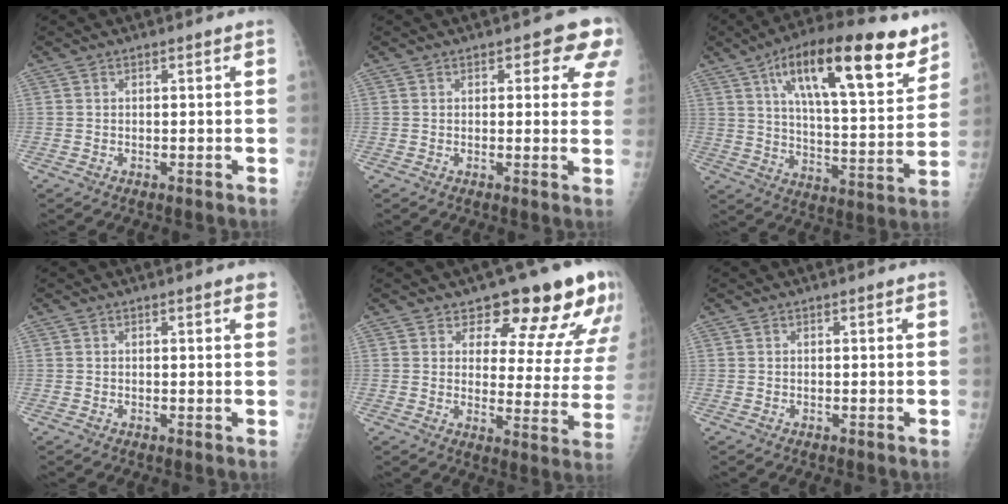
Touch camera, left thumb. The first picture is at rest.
{"total": 7.1, "force": [3.9, 3.5, 4.7], "torque": [-0.008, -0.012, 0.031]}
{"total": 24.3, "force": [13.3, 8.1, 18.6], "torque": [-0.257, -0.033, 0.211]}
{"total": 1.9, "force": [1.3, 0.5, 1.3], "torque": [-0.008, 0.001, 0.012]}
{"total": 15.7, "force": [12.6, 6.3, 6.7], "torque": [-0.022, -0.084, 0.140]}
{"total": 0.0}